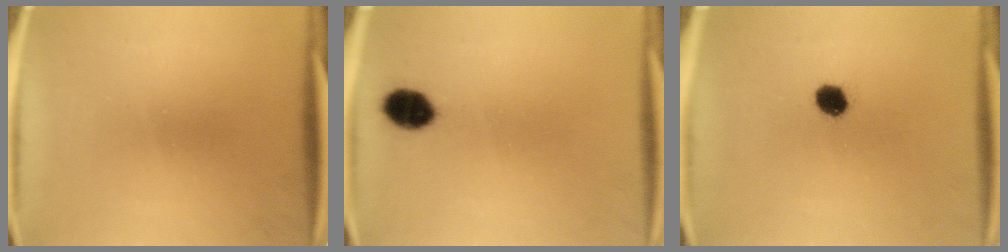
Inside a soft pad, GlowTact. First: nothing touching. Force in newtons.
{"total": 6.3}
{"total": 4.3}